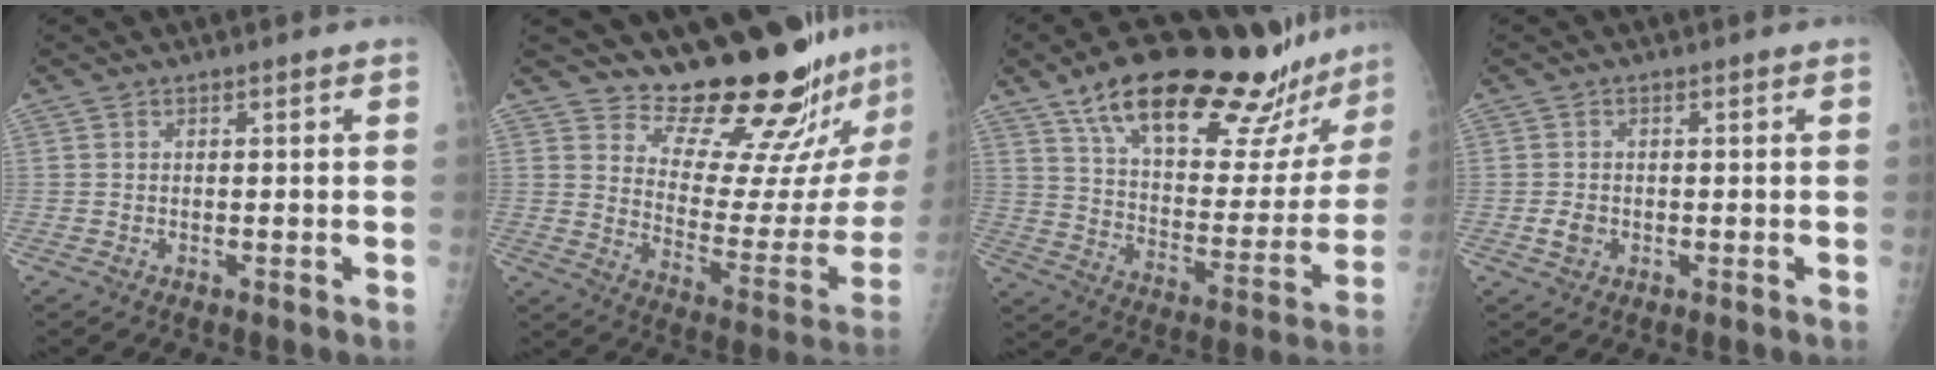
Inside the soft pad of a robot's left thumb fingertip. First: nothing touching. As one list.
[{"total": 20.9, "force": [19.3, 3.5, 7.2], "torque": [-0.065, -0.191, 0.260]}, {"total": 29.9, "force": [22.1, 9.2, 17.9], "torque": [-0.234, -0.072, 0.329]}, {"total": 2.3, "force": [-0.6, 1.9, 1.3], "torque": [-0.018, 0.002, -0.008]}]